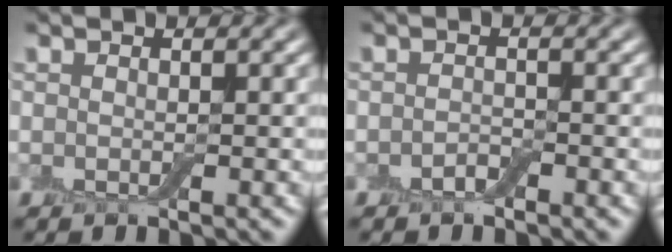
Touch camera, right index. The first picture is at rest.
{"total": 1.1, "force": [-0.8, 0.5, 0.6], "torque": [-0.011, 0.002, -0.015]}